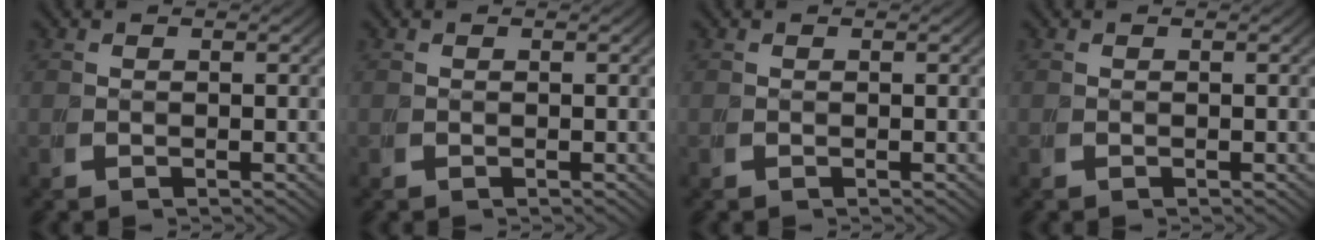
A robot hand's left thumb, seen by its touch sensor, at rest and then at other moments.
{"total": 0.0}
{"total": 0.0}
{"total": 0.0}